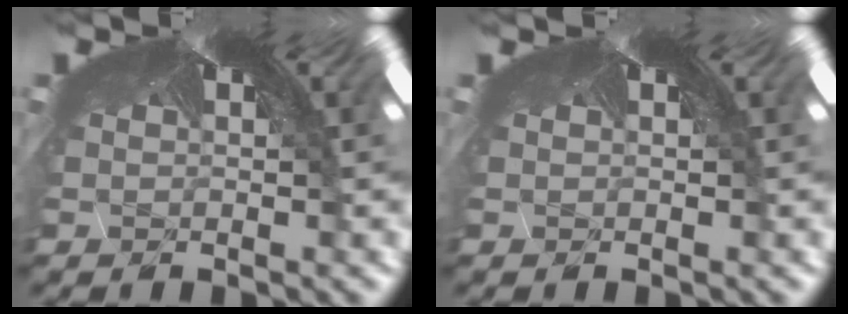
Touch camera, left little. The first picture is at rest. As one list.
[{"total": 0.0}]